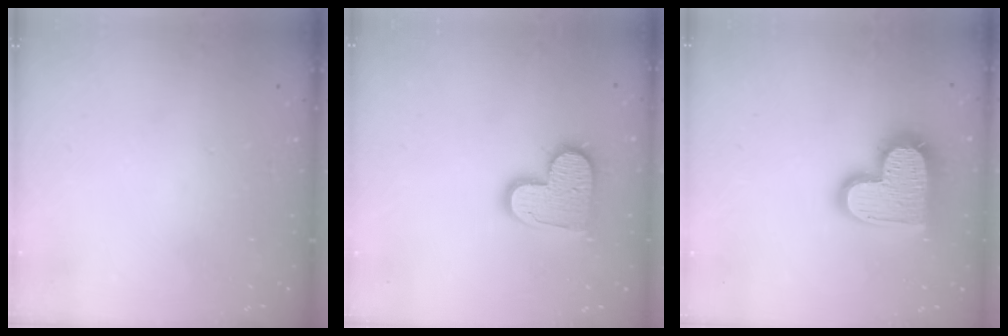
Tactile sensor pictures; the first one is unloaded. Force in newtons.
{"total": 12.3, "press": 12.2, "slide": 0.6}
{"total": 17.7, "press": 17.7, "slide": 1.2}